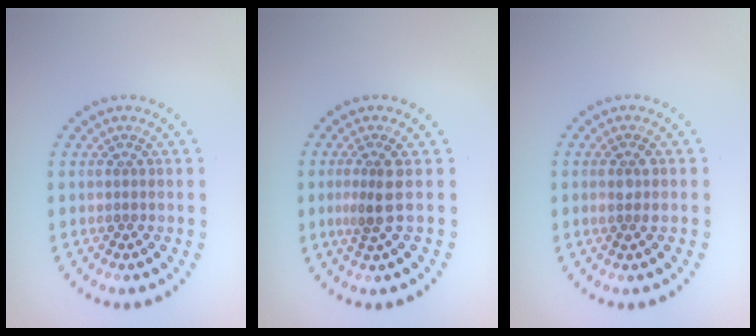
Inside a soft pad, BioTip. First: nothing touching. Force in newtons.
{"total": 2.4, "press": 1.8, "slide": 1.6}
{"total": 1.5, "press": 1.3, "slide": 0.7}